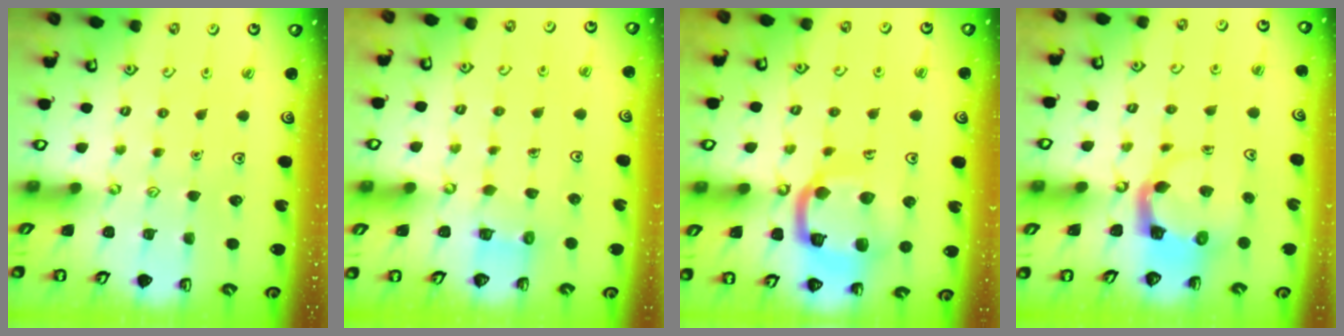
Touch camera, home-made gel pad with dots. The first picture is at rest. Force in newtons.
{"total": 3.4, "press": 3.4, "slide": 0.2}
{"total": 16.5, "press": 16.4, "slide": 1.8}
{"total": 3.7, "press": 3.6, "slide": 0.7}